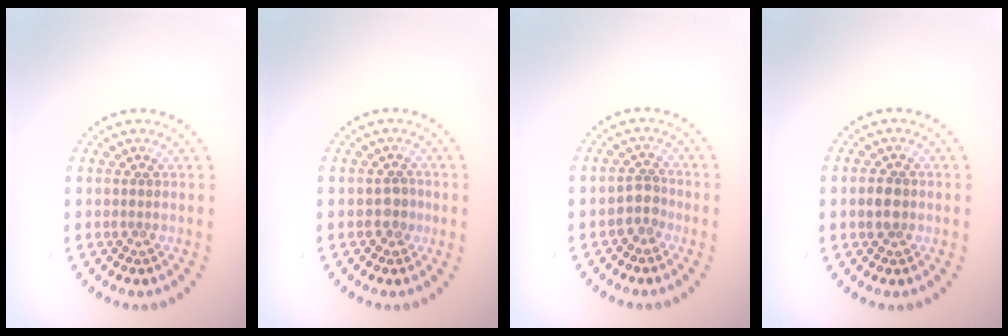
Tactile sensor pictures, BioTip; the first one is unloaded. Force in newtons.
{"total": 1.5, "press": 1.3, "slide": 0.6}
{"total": 1.8, "press": 1.4, "slide": 1.2}
{"total": 1.7, "press": 1.7, "slide": 0.5}